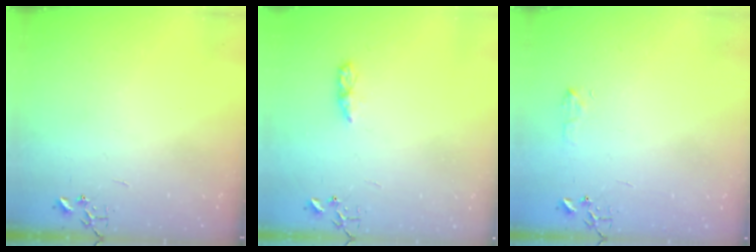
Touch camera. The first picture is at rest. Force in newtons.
{"total": 5.1, "press": 5.1, "slide": 0.6}
{"total": 6.0, "press": 6.0, "slide": 0.6}